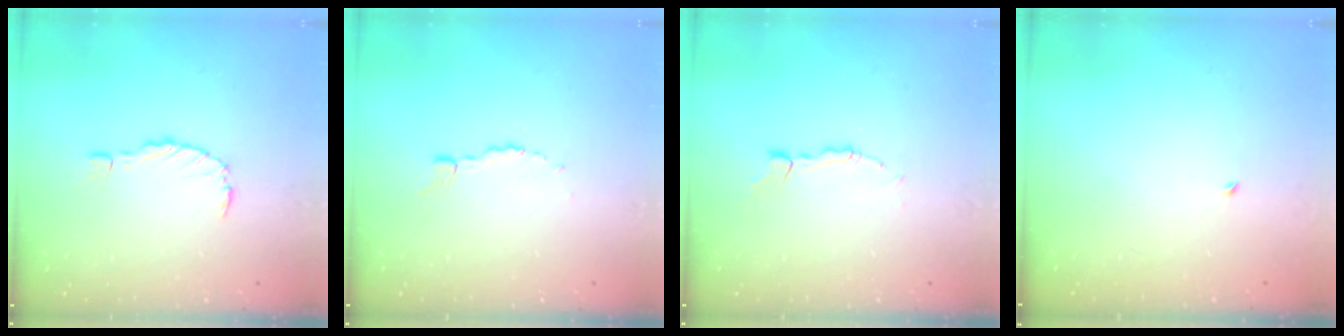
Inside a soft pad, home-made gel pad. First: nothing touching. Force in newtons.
{"total": 3.3, "press": 3.3, "slide": 0.3}
{"total": 4.1, "press": 4.1, "slide": 0.3}
{"total": 2.7, "press": 2.7, "slide": 0.2}